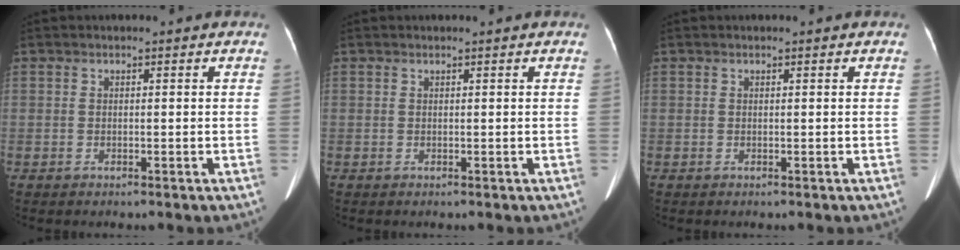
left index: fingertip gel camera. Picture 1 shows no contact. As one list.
[{"total": 0.0}, {"total": 0.0}]